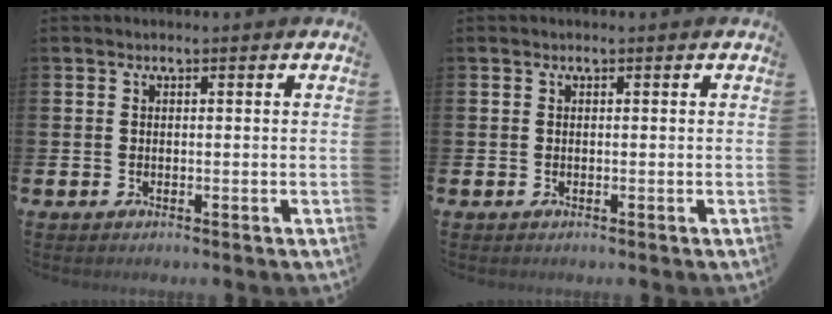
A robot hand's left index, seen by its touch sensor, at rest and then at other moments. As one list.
[{"total": 0.0}]